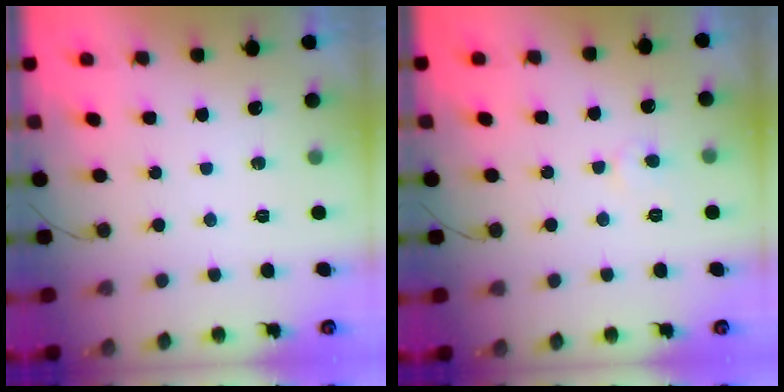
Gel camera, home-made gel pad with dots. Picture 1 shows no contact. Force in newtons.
{"total": 3.3, "press": 3.2, "slide": 0.4}